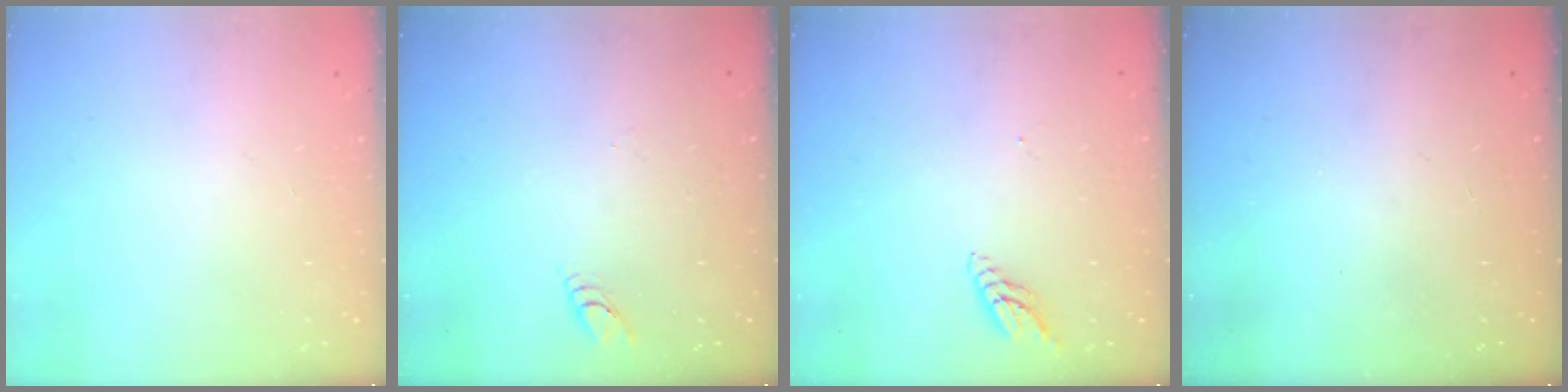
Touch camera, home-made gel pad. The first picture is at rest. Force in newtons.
{"total": 2.8, "press": 2.8, "slide": 0.2}
{"total": 6.8, "press": 6.8, "slide": 0.4}
{"total": 0.0}